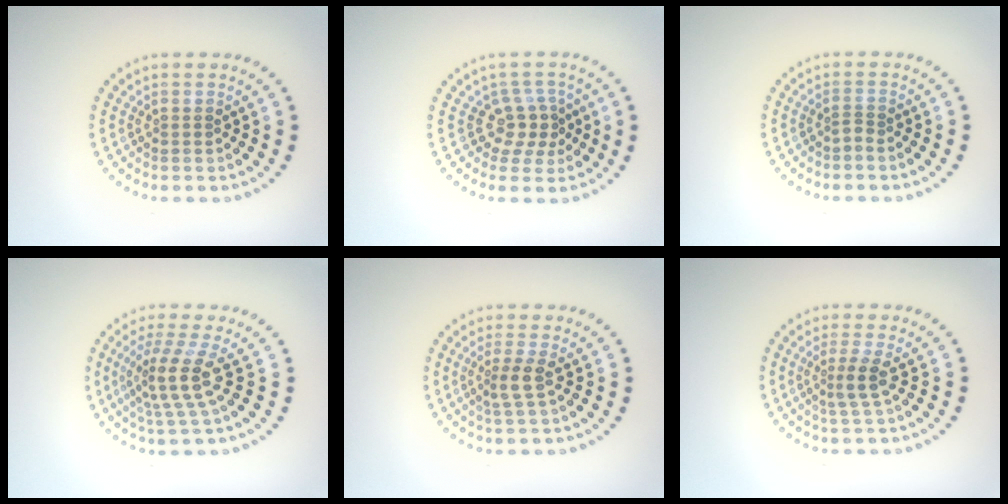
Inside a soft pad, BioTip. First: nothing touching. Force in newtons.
{"total": 3.0, "press": 2.2, "slide": 2.0}
{"total": 0.5, "press": 0.3, "slide": 0.4}
{"total": 3.9, "press": 2.9, "slide": 2.6}
{"total": 2.1, "press": 1.6, "slide": 1.2}
{"total": 2.0, "press": 1.5, "slide": 1.3}